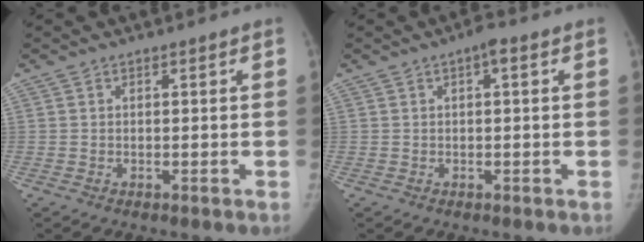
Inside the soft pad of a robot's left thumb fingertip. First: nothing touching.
{"total": 2.1, "force": [0.7, 0.7, 1.9], "torque": [-0.027, 0.004, 0.004]}